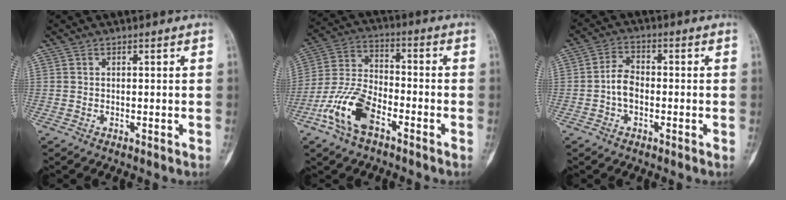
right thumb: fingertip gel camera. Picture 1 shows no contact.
{"total": 12.1, "force": [-6.2, 6.0, 8.6], "torque": [-0.182, 0.033, -0.123]}
{"total": 4.8, "force": [-1.2, 3.2, 3.4], "torque": [-0.058, 0.018, -0.028]}